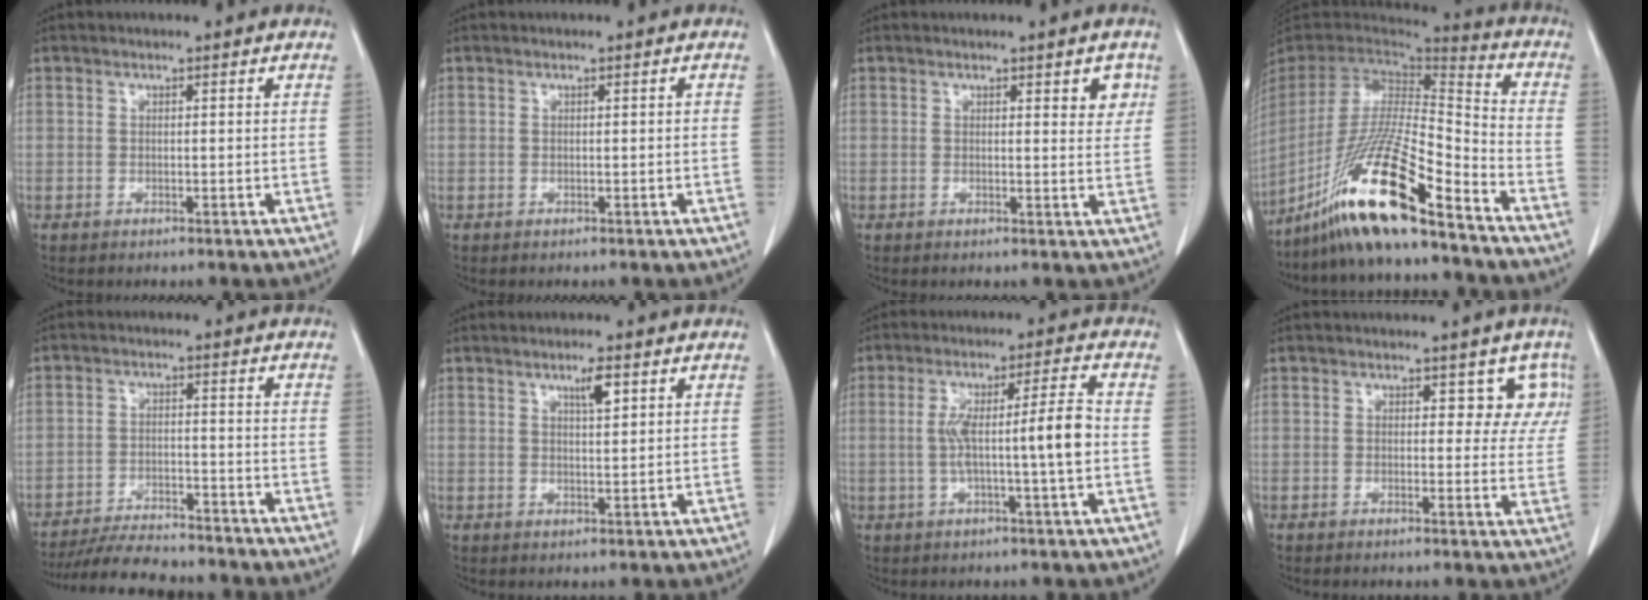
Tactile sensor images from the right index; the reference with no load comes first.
{"total": 0.0}
{"total": 3.2, "force": [1.5, 1.1, 2.7], "torque": [-0.028, -0.003, 0.014]}
{"total": 19.4, "force": [-13.5, 1.0, 14.0], "torque": [-0.302, -0.036, -0.254]}
{"total": 11.1, "force": [-10.3, 1.6, 3.9], "torque": [-0.062, -0.011, -0.163]}
{"total": 3.1, "force": [1.6, 0.4, 2.6], "torque": [-0.046, -0.003, 0.027]}
{"total": 8.7, "force": [-0.7, -0.3, 8.6], "torque": [-0.151, 0.018, -0.009]}
{"total": 4.5, "force": [2.1, 3.0, 2.6], "torque": [0.004, 0.003, 0.014]}